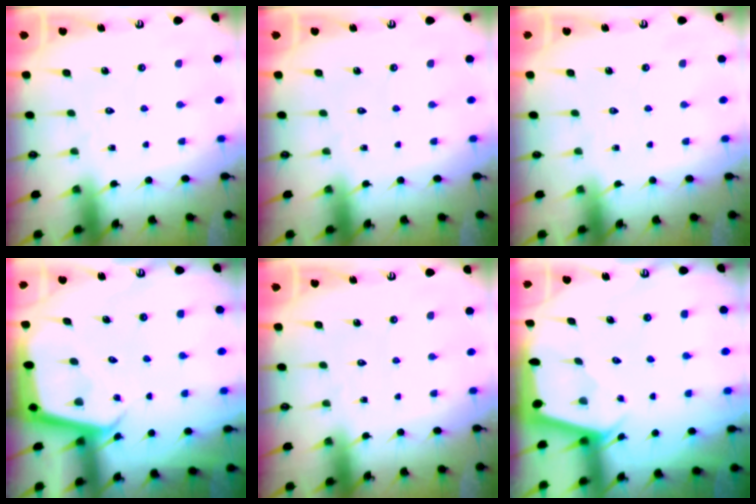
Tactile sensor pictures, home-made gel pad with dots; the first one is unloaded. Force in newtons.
{"total": 0.0}
{"total": 0.0}
{"total": 3.8, "press": 3.8, "slide": 0.2}
{"total": 0.0}
{"total": 2.1, "press": 2.1, "slide": 0.4}